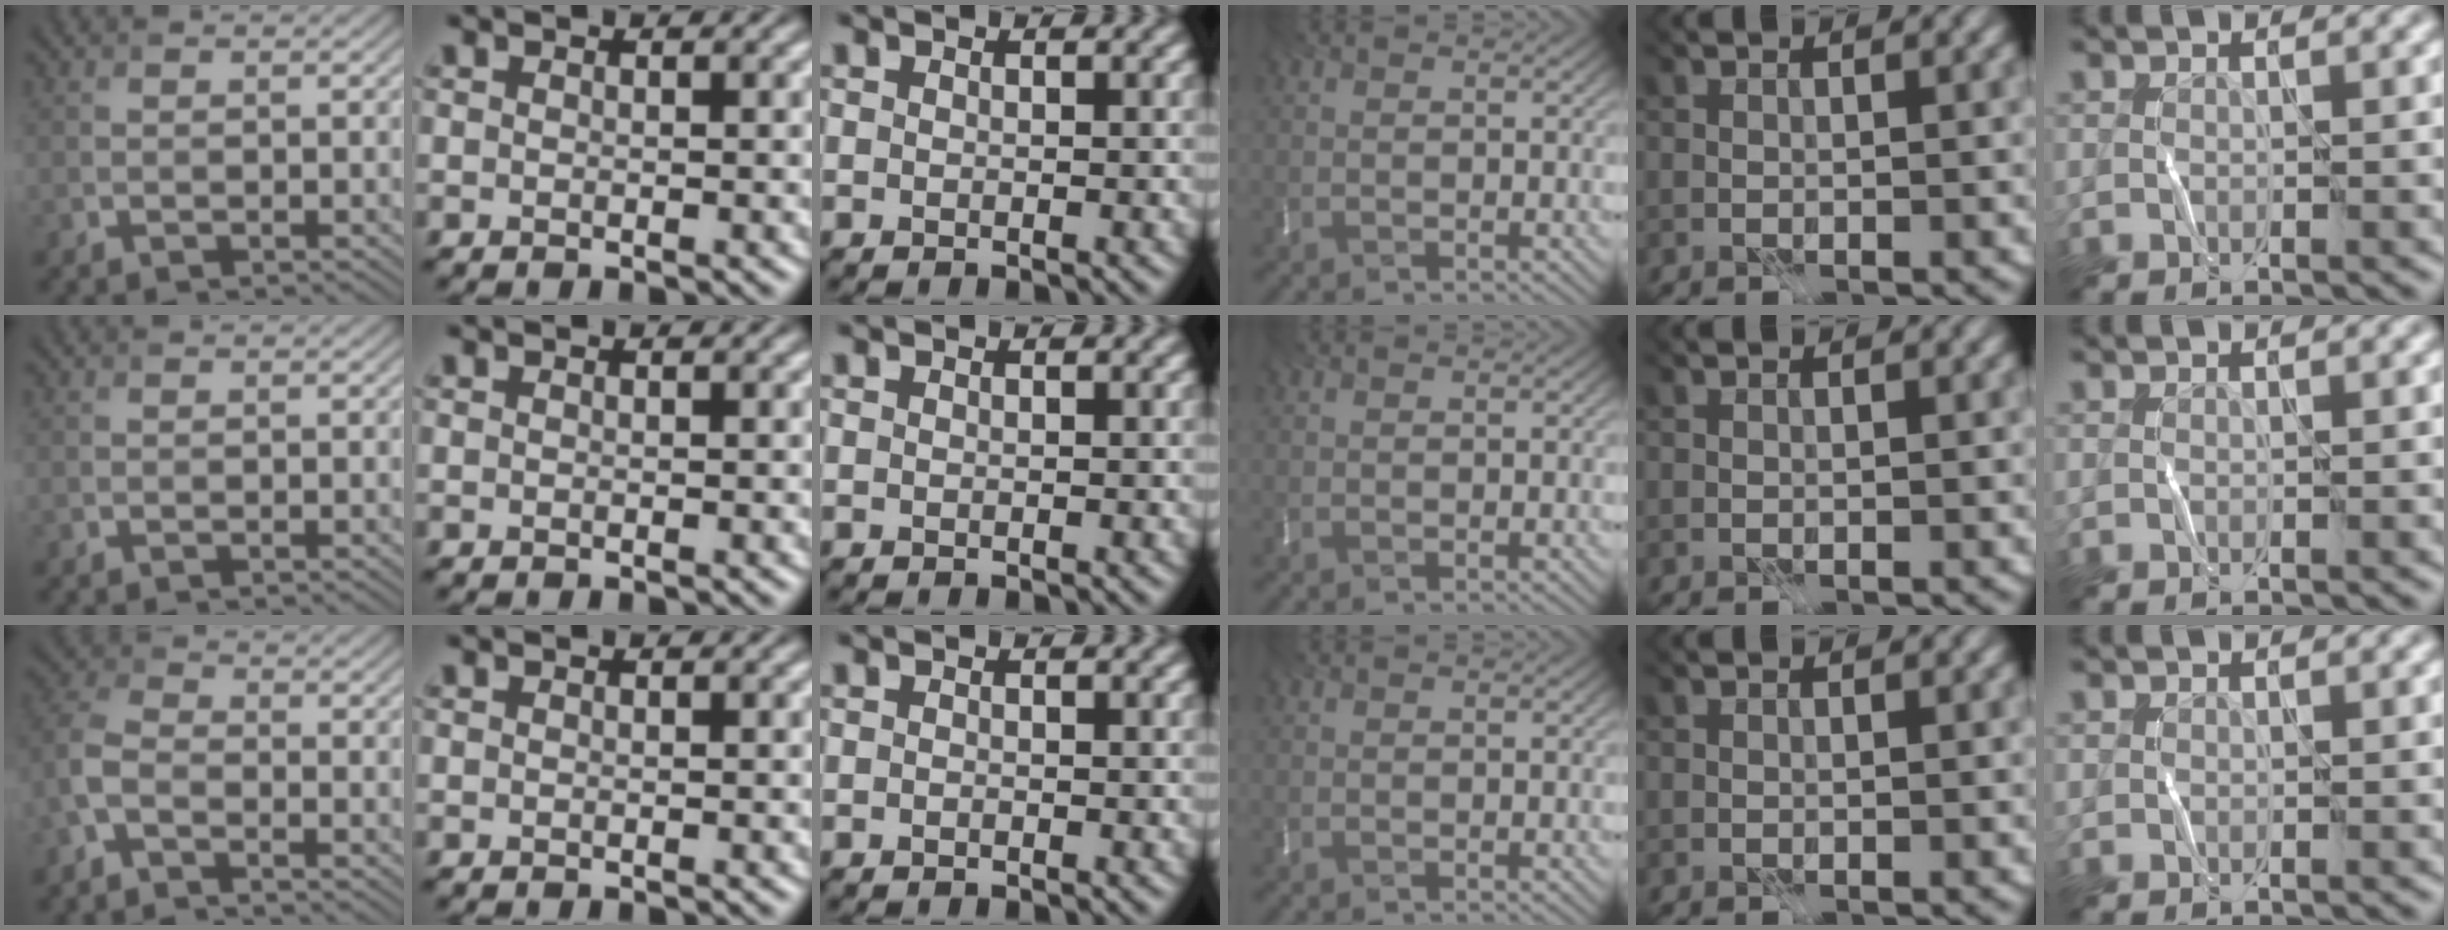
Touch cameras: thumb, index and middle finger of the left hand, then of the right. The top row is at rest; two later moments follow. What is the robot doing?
{"motion": "fold", "object": "bubble wrap"}